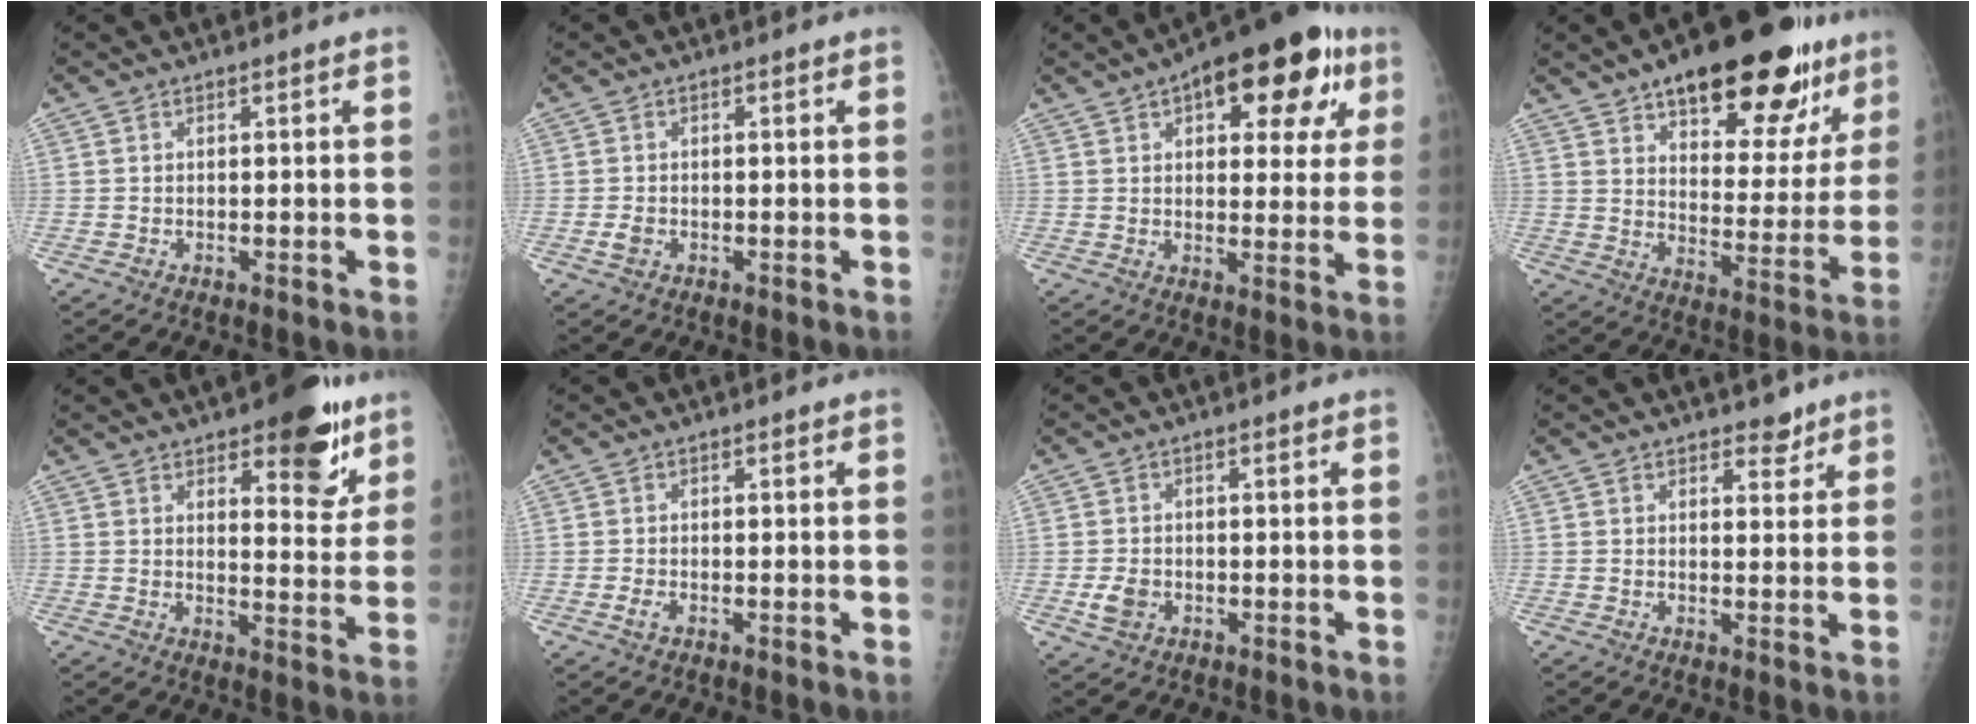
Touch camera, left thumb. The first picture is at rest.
{"total": 1.5, "force": [-0.7, 1.1, 0.8], "torque": [-0.016, 0.000, -0.011]}
{"total": 18.2, "force": [8.1, 8.7, 13.8], "torque": [-0.138, 0.002, 0.102]}
{"total": 23.8, "force": [15.0, 10.1, 15.5], "torque": [-0.164, -0.050, 0.214]}
{"total": 12.2, "force": [7.4, 5.0, 8.4], "torque": [-0.066, -0.041, 0.099]}
{"total": 1.1, "force": [-0.6, 0.6, 0.7], "torque": [-0.019, -0.003, -0.014]}
{"total": 3.1, "force": [-1.0, 2.4, 1.7], "torque": [-0.030, 0.000, -0.014]}
{"total": 2.8, "force": [2.3, 1.5, 0.8], "torque": [0.009, -0.016, 0.032]}